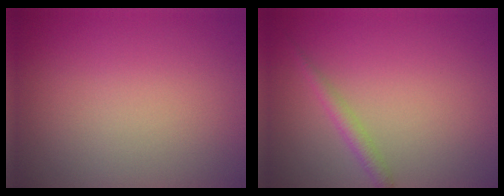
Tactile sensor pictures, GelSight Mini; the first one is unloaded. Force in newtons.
{"total": 1.4, "press": 1.4, "slide": 0.0}